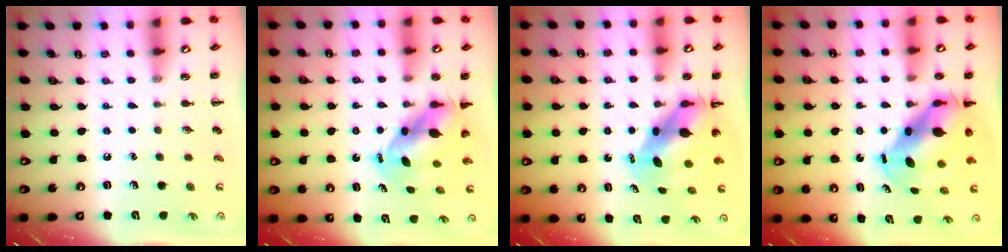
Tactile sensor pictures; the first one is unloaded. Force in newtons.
{"total": 6.4, "press": 6.2, "slide": 1.7}
{"total": 6.4, "press": 6.2, "slide": 1.8}
{"total": 9.1, "press": 8.8, "slide": 2.2}